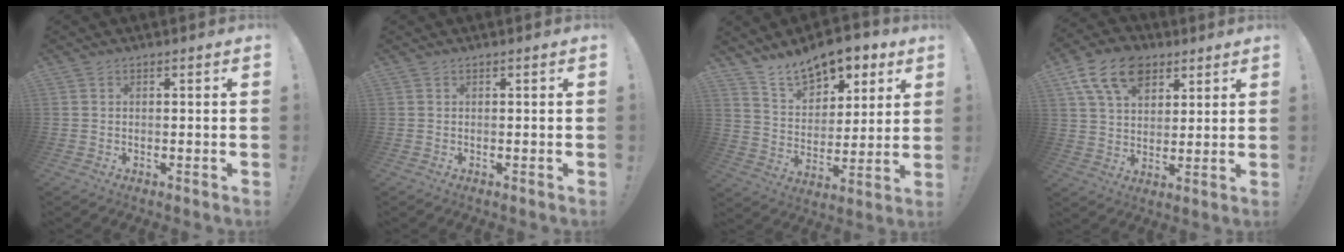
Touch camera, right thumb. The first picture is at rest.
{"total": 0.0}
{"total": 13.0, "force": [10.4, 6.0, 5.0], "torque": [-0.079, -0.073, 0.189]}
{"total": 15.2, "force": [7.8, 10.2, 8.2], "torque": [-0.132, -0.030, 0.146]}